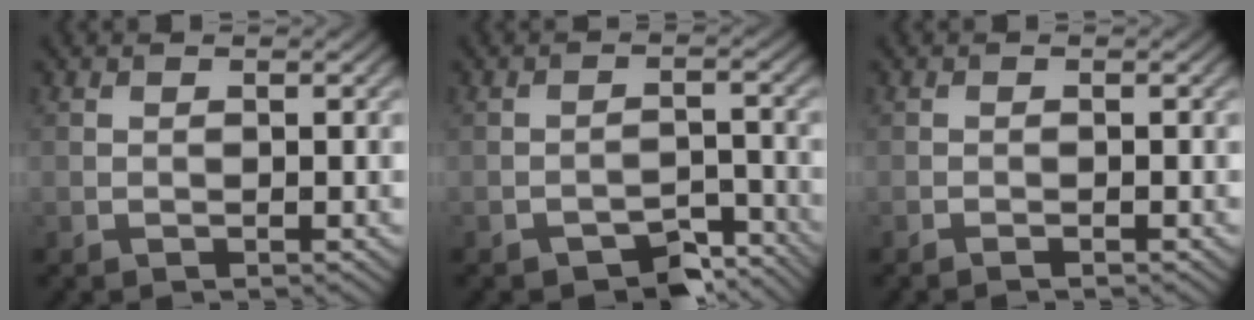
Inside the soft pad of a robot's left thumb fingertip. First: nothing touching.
{"total": 4.3, "force": [-3.5, 1.6, 1.8], "torque": [-0.024, 0.003, -0.051]}
{"total": 0.7, "force": [-0.6, 0.0, 0.4], "torque": [-0.008, 0.000, -0.012]}